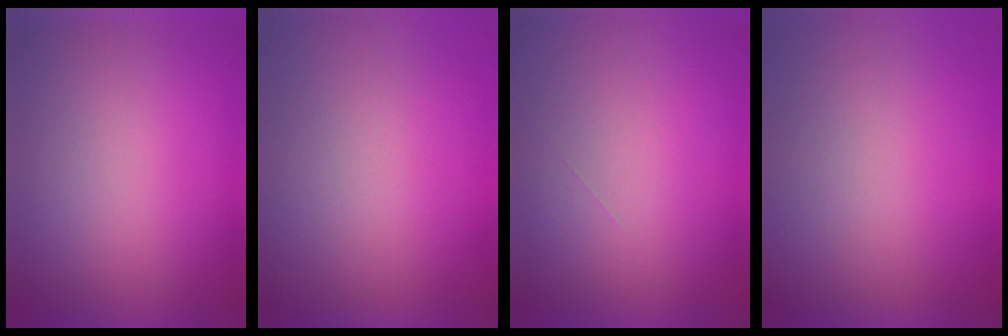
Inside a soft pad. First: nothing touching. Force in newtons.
{"total": 5.8}
{"total": 1.1}
{"total": 5.2}